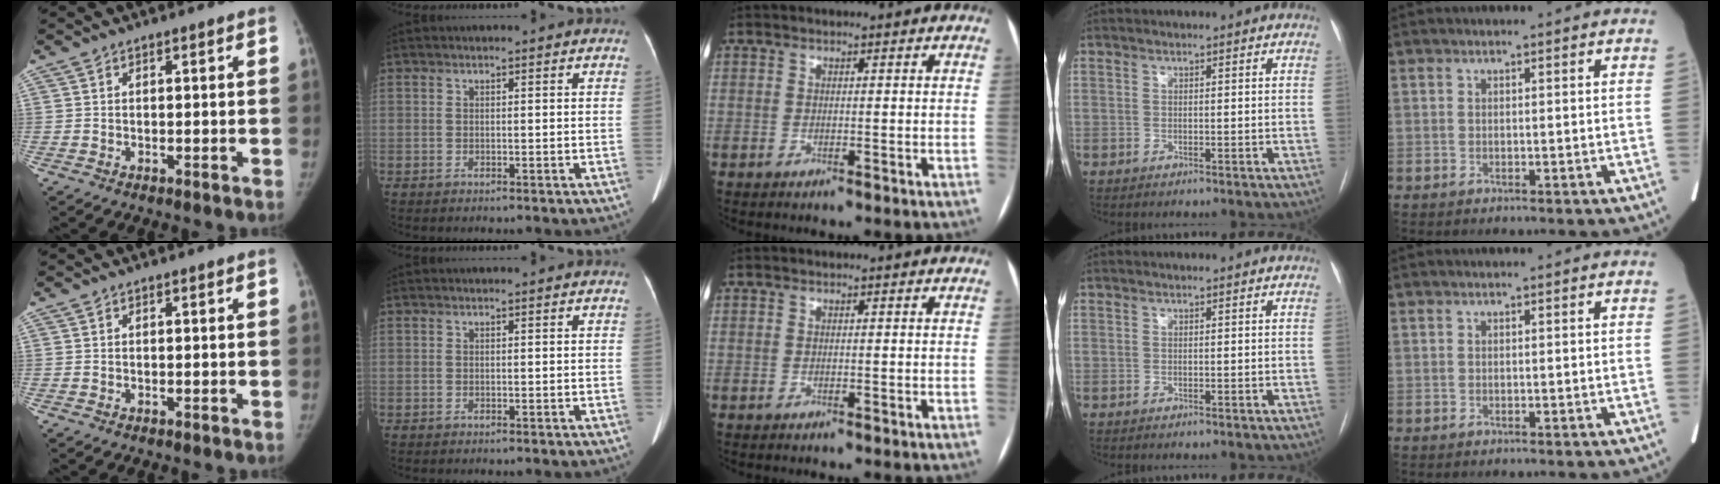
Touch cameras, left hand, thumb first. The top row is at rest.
{}